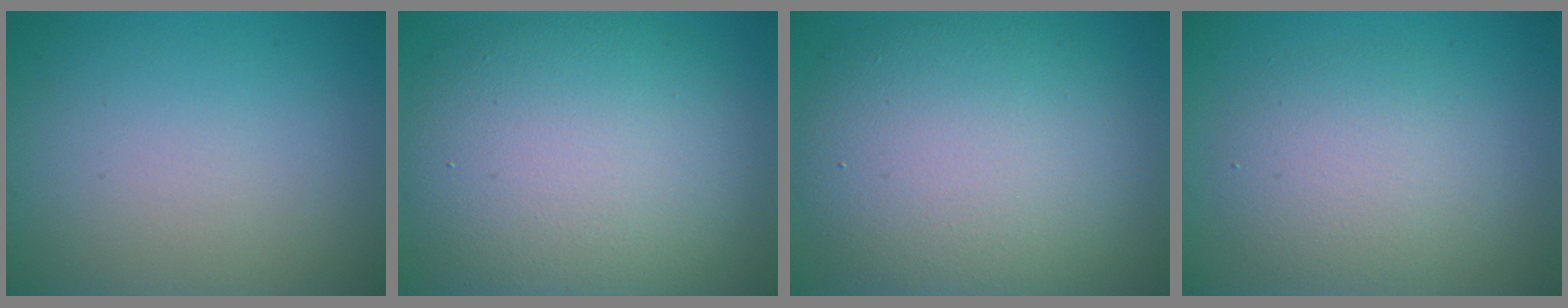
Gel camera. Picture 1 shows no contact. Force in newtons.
{"total": 11.8, "press": 11.7, "slide": 1.0}
{"total": 10.8, "press": 10.7, "slide": 0.8}
{"total": 4.2, "press": 4.2, "slide": 0.5}